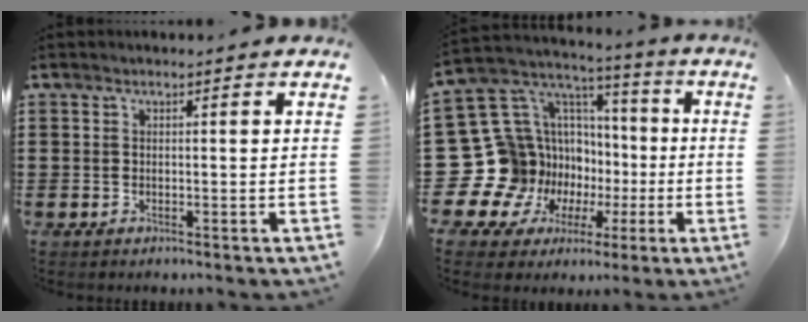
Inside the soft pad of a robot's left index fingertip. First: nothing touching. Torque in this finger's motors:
{"motor_torque": [1.19, 0.95, 0.37, -0.01]}